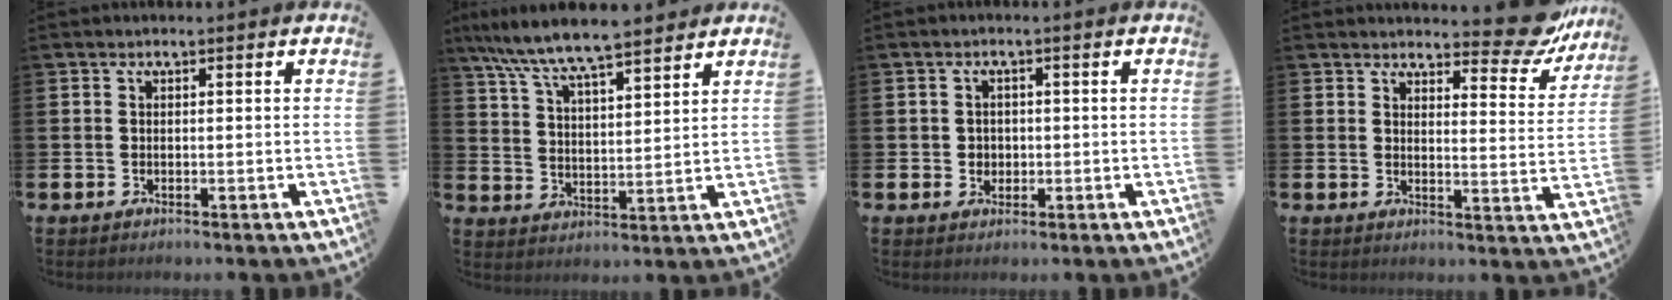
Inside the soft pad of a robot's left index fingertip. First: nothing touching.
{"total": 7.9, "force": [7.4, 0.8, 2.4], "torque": [-0.078, -0.039, 0.134]}
{"total": 1.7, "force": [0.2, 1.6, 0.4], "torque": [-0.002, 0.005, -0.001]}
{"total": 6.9, "force": [6.5, 1.7, 1.9], "torque": [-0.021, -0.048, 0.111]}